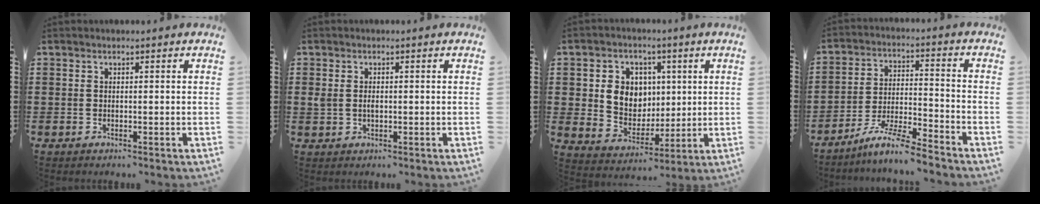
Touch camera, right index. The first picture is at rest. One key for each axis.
{"total": 1.9, "fx": 0.1, "fy": 1.2, "fz": 1.5, "tx": -0.037, "ty": 0.005, "tz": -0.003}
{"total": 7.5, "fx": 1.5, "fy": 6.8, "fz": 2.9, "tx": -0.072, "ty": 0.014, "tz": 0.025}
{"total": 7.7, "fx": -6.9, "fy": -0.1, "fz": 3.4, "tx": -0.072, "ty": -0.002, "tz": -0.135}